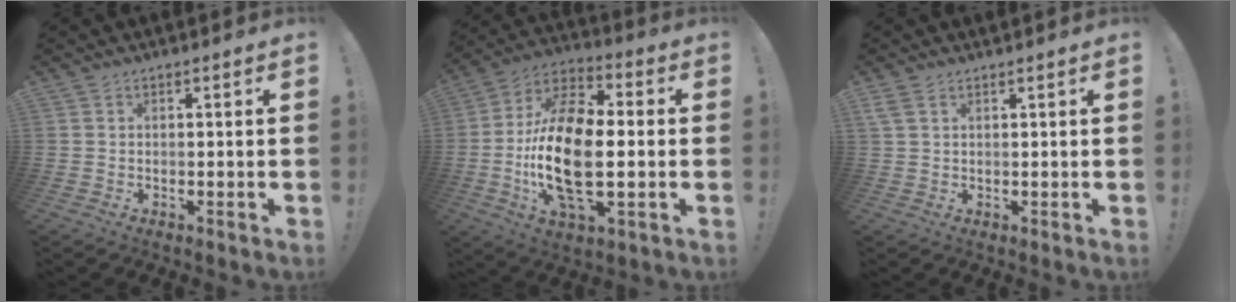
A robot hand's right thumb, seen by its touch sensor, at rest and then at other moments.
{"total": 22.0, "force": [-2.5, 10.8, 19.0], "torque": [-0.382, 0.004, -0.043]}
{"total": 1.4, "force": [0.7, 0.5, 1.1], "torque": [-0.026, 0.005, 0.014]}